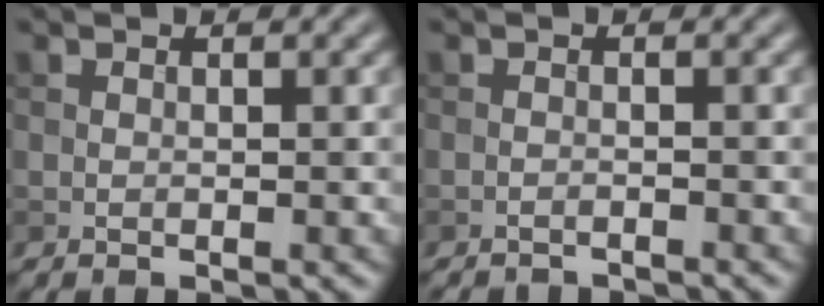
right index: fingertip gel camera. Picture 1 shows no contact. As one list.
[{"total": 2.4, "force": [-2.4, 0.2, 0.4], "torque": [-0.008, -0.008, -0.038]}]